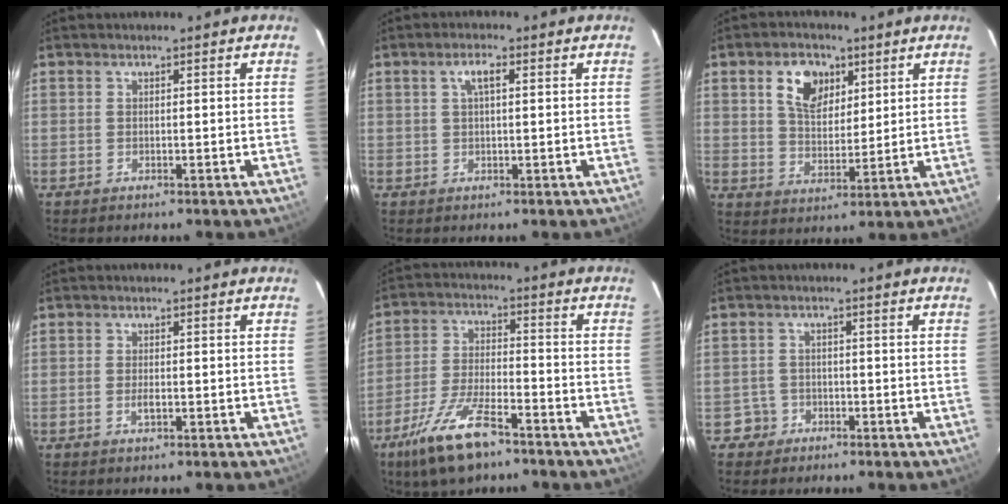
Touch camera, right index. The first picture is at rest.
{"total": 2.7, "force": [0.8, 0.8, 2.5], "torque": [-0.050, 0.009, 0.017]}
{"total": 8.5, "force": [3.9, 5.5, 5.3], "torque": [-0.095, 0.015, 0.072]}
{"total": 1.6, "force": [-0.5, 0.6, 1.4], "torque": [-0.029, -0.001, -0.008]}
{"total": 12.6, "force": [-8.4, 3.9, 8.5], "torque": [-0.183, -0.017, -0.157]}
{"total": 2.9, "force": [-1.4, 2.5, -0.3], "torque": [0.004, 0.017, -0.024]}